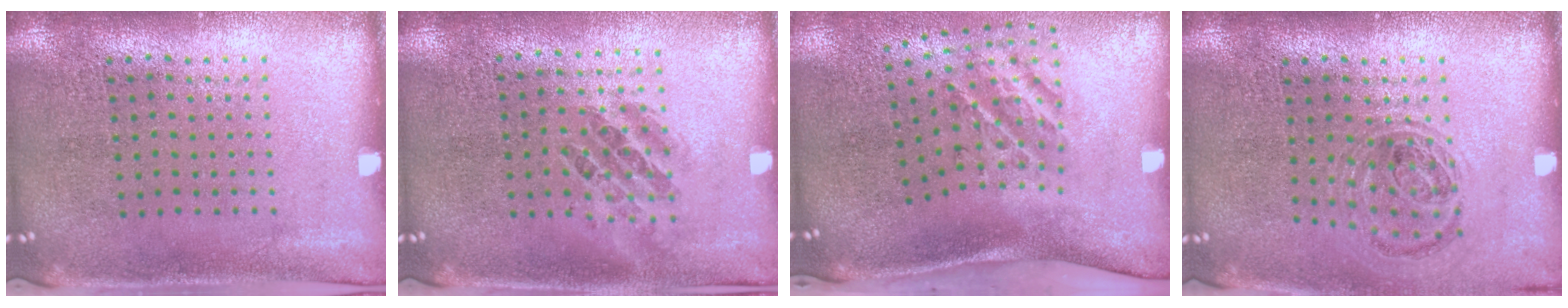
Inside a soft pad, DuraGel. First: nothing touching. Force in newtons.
{"total": 0.9, "press": 0.8, "slide": 0.4}
{"total": 2.3, "press": 1.3, "slide": 1.9}
{"total": 1.0, "press": 0.9, "slide": 0.2}